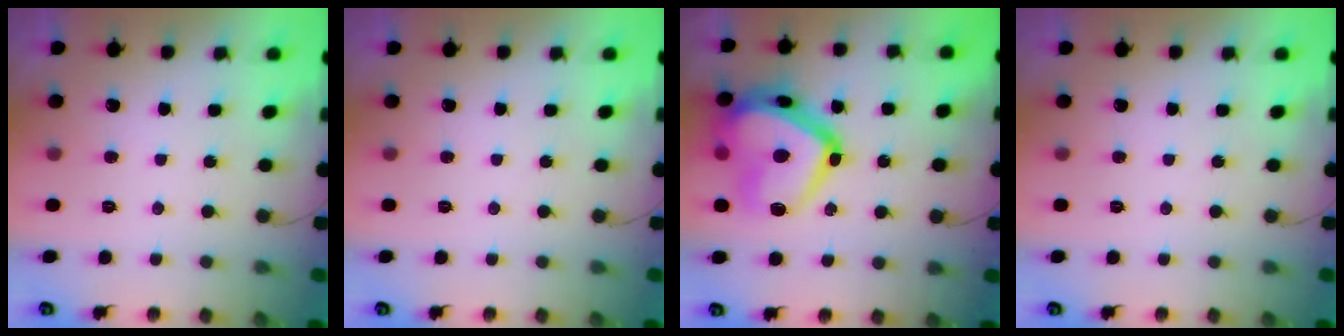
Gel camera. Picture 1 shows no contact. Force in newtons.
{"total": 0.0}
{"total": 23.5, "press": 23.5, "slide": 1.6}
{"total": 0.0}